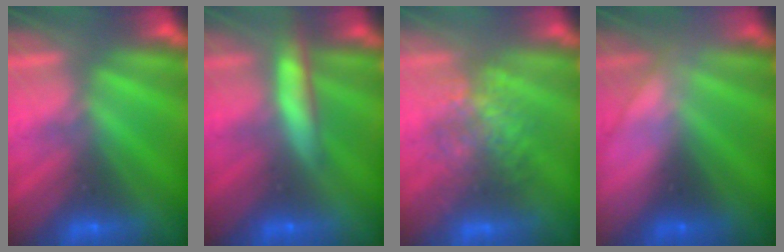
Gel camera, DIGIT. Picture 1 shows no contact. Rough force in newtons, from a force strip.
{"total": 5.5}
{"total": 3.5}
{"total": 3.0}